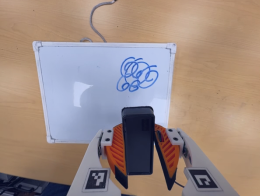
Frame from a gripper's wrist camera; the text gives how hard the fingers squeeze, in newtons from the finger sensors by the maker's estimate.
{"total": 6.1, "left": 5.5, "right": 6.7}